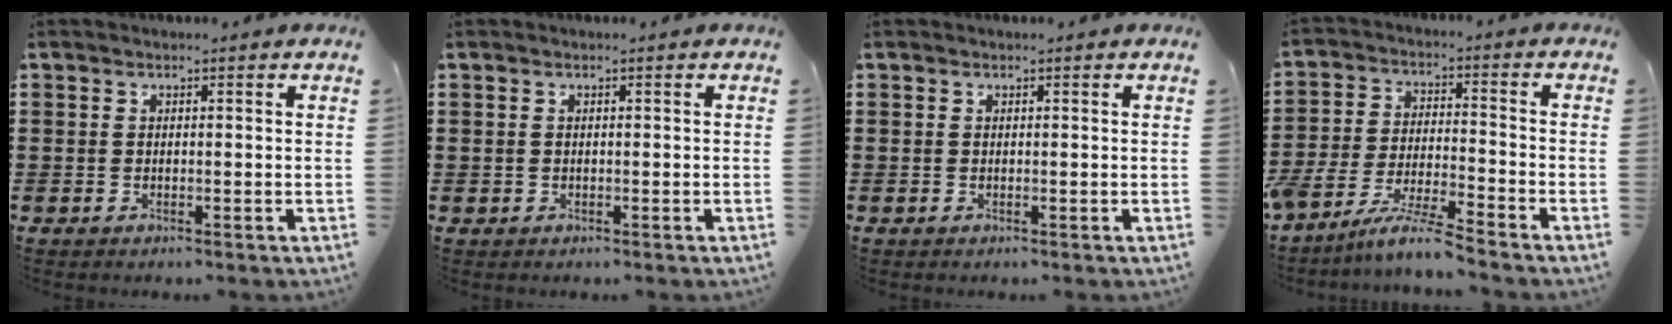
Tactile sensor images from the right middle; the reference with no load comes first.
{"total": 0.0}
{"total": 0.0}
{"total": 7.5, "force": [-7.0, -0.5, 2.6], "torque": [-0.060, -0.010, -0.140]}